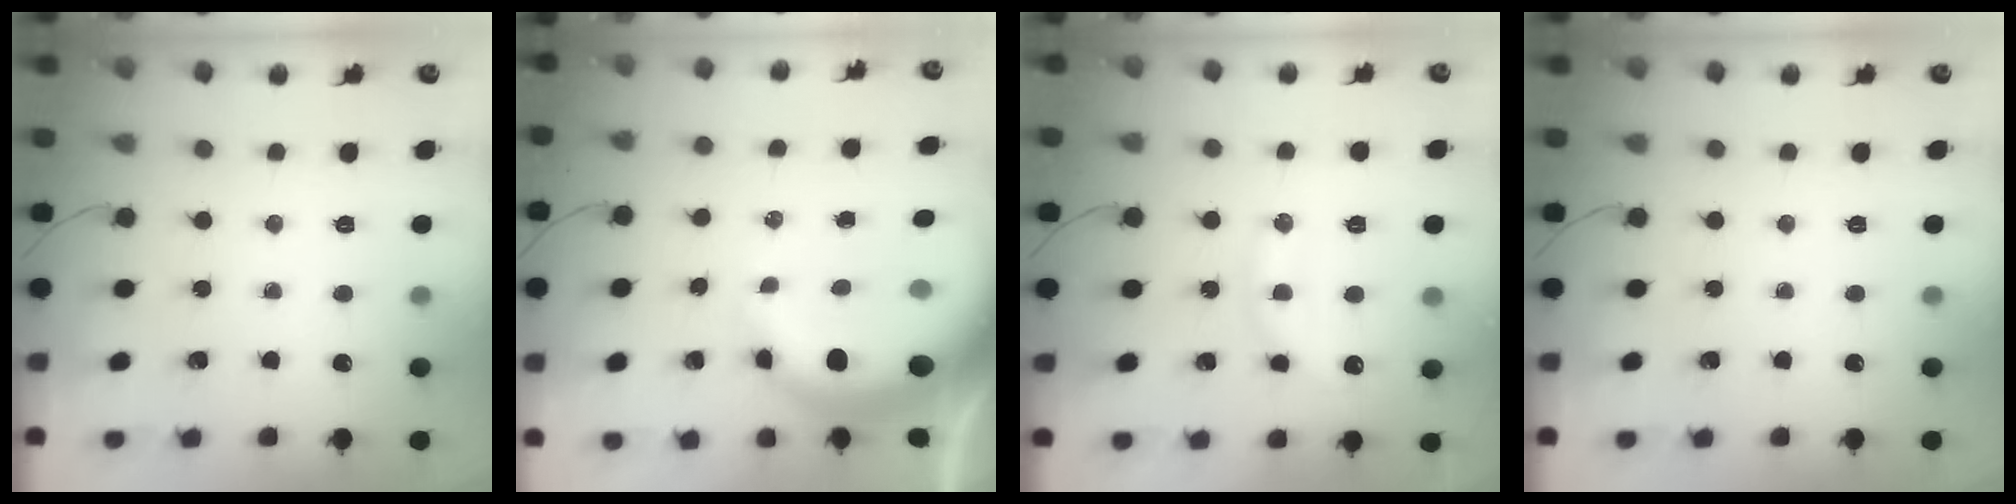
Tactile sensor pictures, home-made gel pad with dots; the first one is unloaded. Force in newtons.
{"total": 7.7, "press": 7.4, "slide": 1.9}
{"total": 12.1, "press": 12.1, "slide": 0.6}
{"total": 0.0}